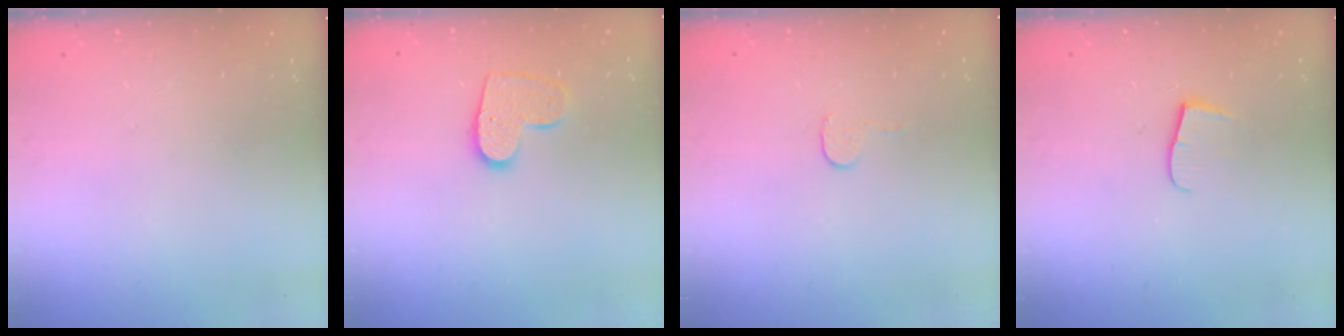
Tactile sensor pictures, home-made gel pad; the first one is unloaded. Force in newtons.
{"total": 10.9, "press": 10.9, "slide": 0.5}
{"total": 3.7, "press": 3.7, "slide": 0.3}
{"total": 6.5, "press": 6.5, "slide": 0.7}